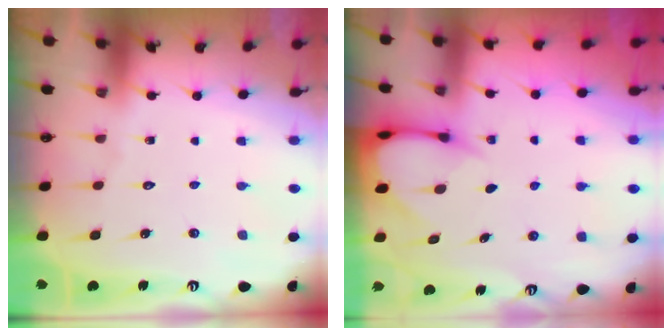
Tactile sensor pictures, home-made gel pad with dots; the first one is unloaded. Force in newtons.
{"total": 3.9, "press": 3.9, "slide": 0.6}